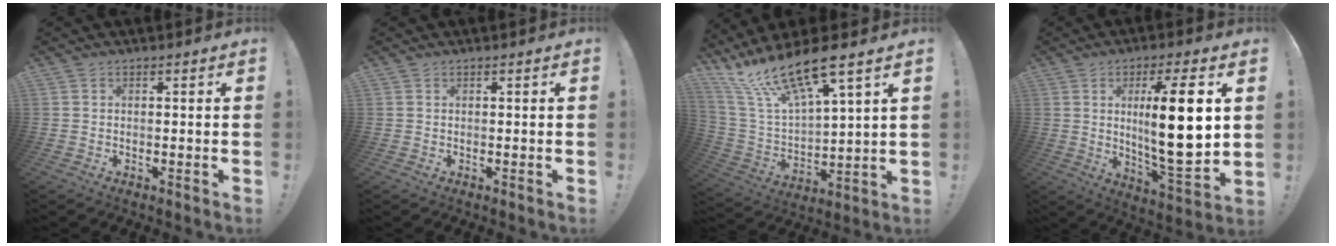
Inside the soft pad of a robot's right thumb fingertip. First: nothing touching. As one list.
[{"total": 0.0}, {"total": 17.6, "force": [13.3, 4.3, 10.7], "torque": [-0.207, -0.094, 0.232]}, {"total": 18.6, "force": [3.0, 4.0, 17.9], "torque": [-0.290, -0.027, 0.031]}]